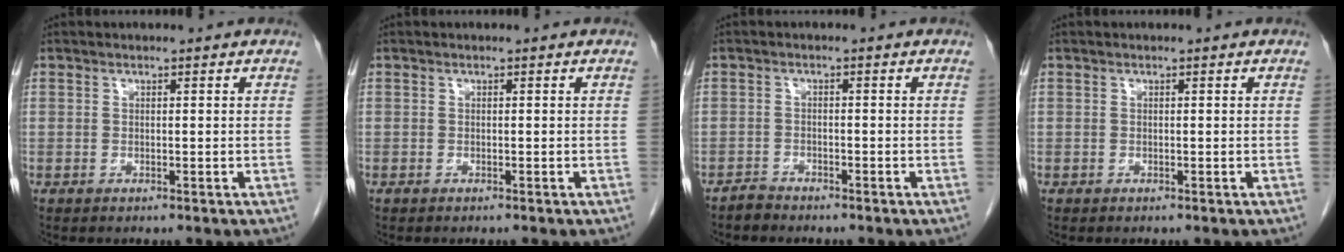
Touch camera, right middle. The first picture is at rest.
{"total": 0.0}
{"total": 1.6, "force": [-1.5, 0.4, -0.1], "torque": [-0.001, -0.001, -0.028]}
{"total": 0.0}